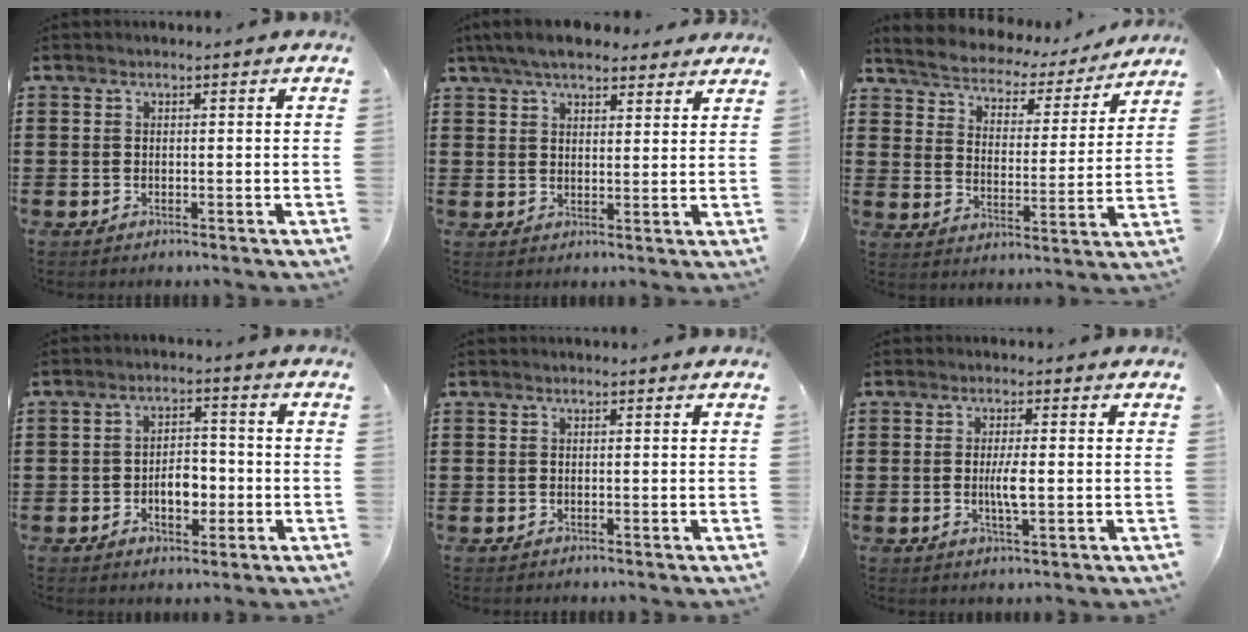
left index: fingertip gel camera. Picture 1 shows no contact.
{"total": 6.0, "force": [5.2, 1.6, 2.5], "torque": [-0.064, -0.005, 0.098]}
{"total": 4.0, "force": [4.0, 0.5, 0.2], "torque": [-0.030, -0.034, 0.060]}
{"total": 5.0, "force": [-1.3, 2.8, 4.0], "torque": [-0.055, 0.002, -0.028]}
{"total": 0.0}
{"total": 3.5, "force": [-0.2, 0.6, 3.4], "torque": [-0.068, -0.005, -0.007]}